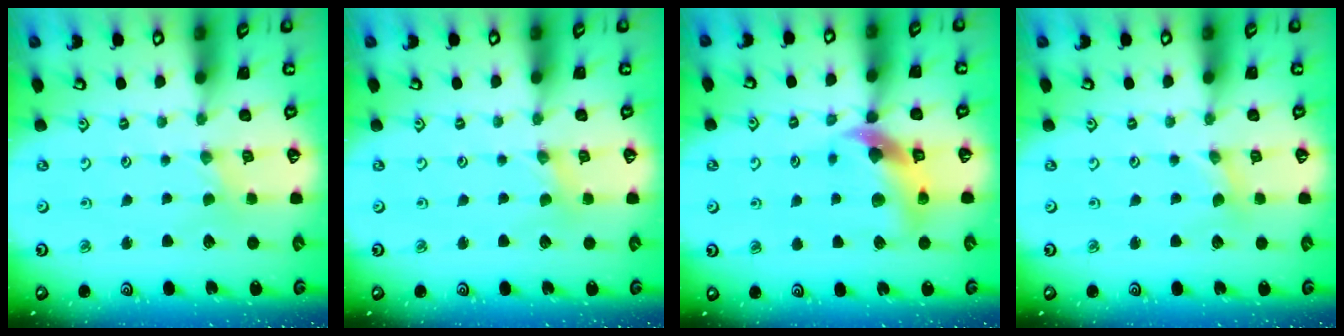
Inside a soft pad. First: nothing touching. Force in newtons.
{"total": 0.9, "press": 0.8, "slide": 0.2}
{"total": 10.2, "press": 10.1, "slide": 1.6}
{"total": 0.8, "press": 0.8, "slide": 0.2}